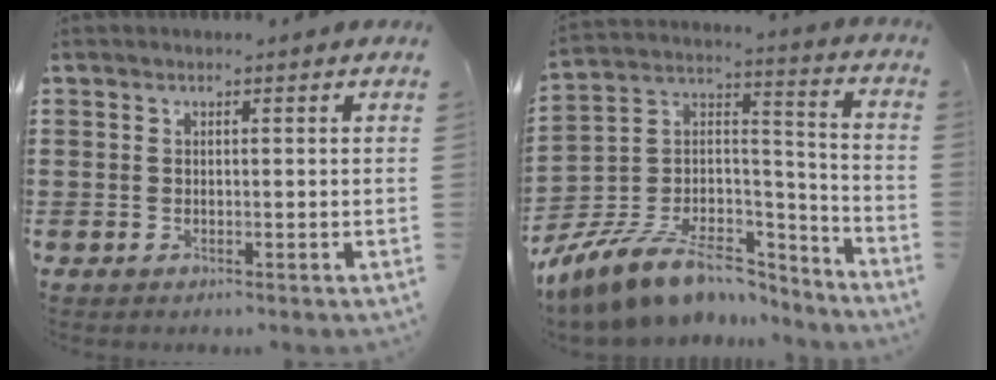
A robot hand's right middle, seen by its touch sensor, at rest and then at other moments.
{"total": 11.4, "force": [-8.8, 4.1, 5.9], "torque": [-0.133, 0.010, -0.166]}